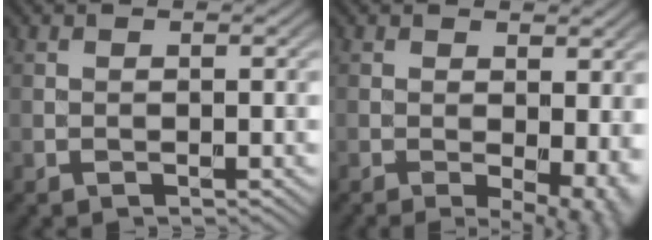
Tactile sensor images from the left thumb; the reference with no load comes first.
{"total": 6.5, "force": [-0.9, 2.8, 5.8], "torque": [-0.076, -0.009, -0.004]}